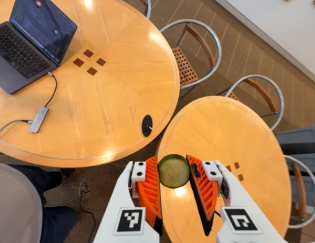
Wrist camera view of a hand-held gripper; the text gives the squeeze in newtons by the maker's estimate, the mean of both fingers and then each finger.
{"total": 7.6, "left": 7.8, "right": 7.3}